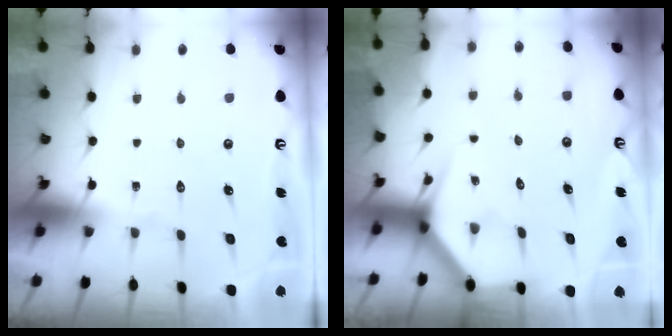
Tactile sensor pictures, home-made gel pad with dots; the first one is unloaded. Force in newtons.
{"total": 3.4, "press": 3.4, "slide": 0.3}